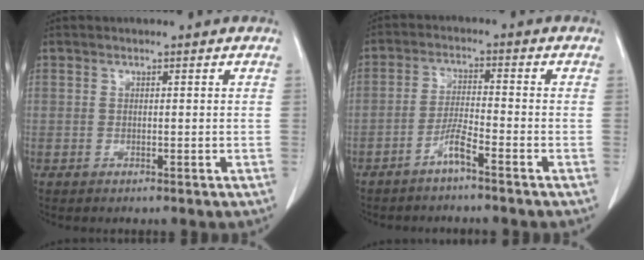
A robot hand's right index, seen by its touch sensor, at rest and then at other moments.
{"total": 3.9, "force": [-2.8, -0.2, 2.6], "torque": [-0.056, 0.003, -0.058]}